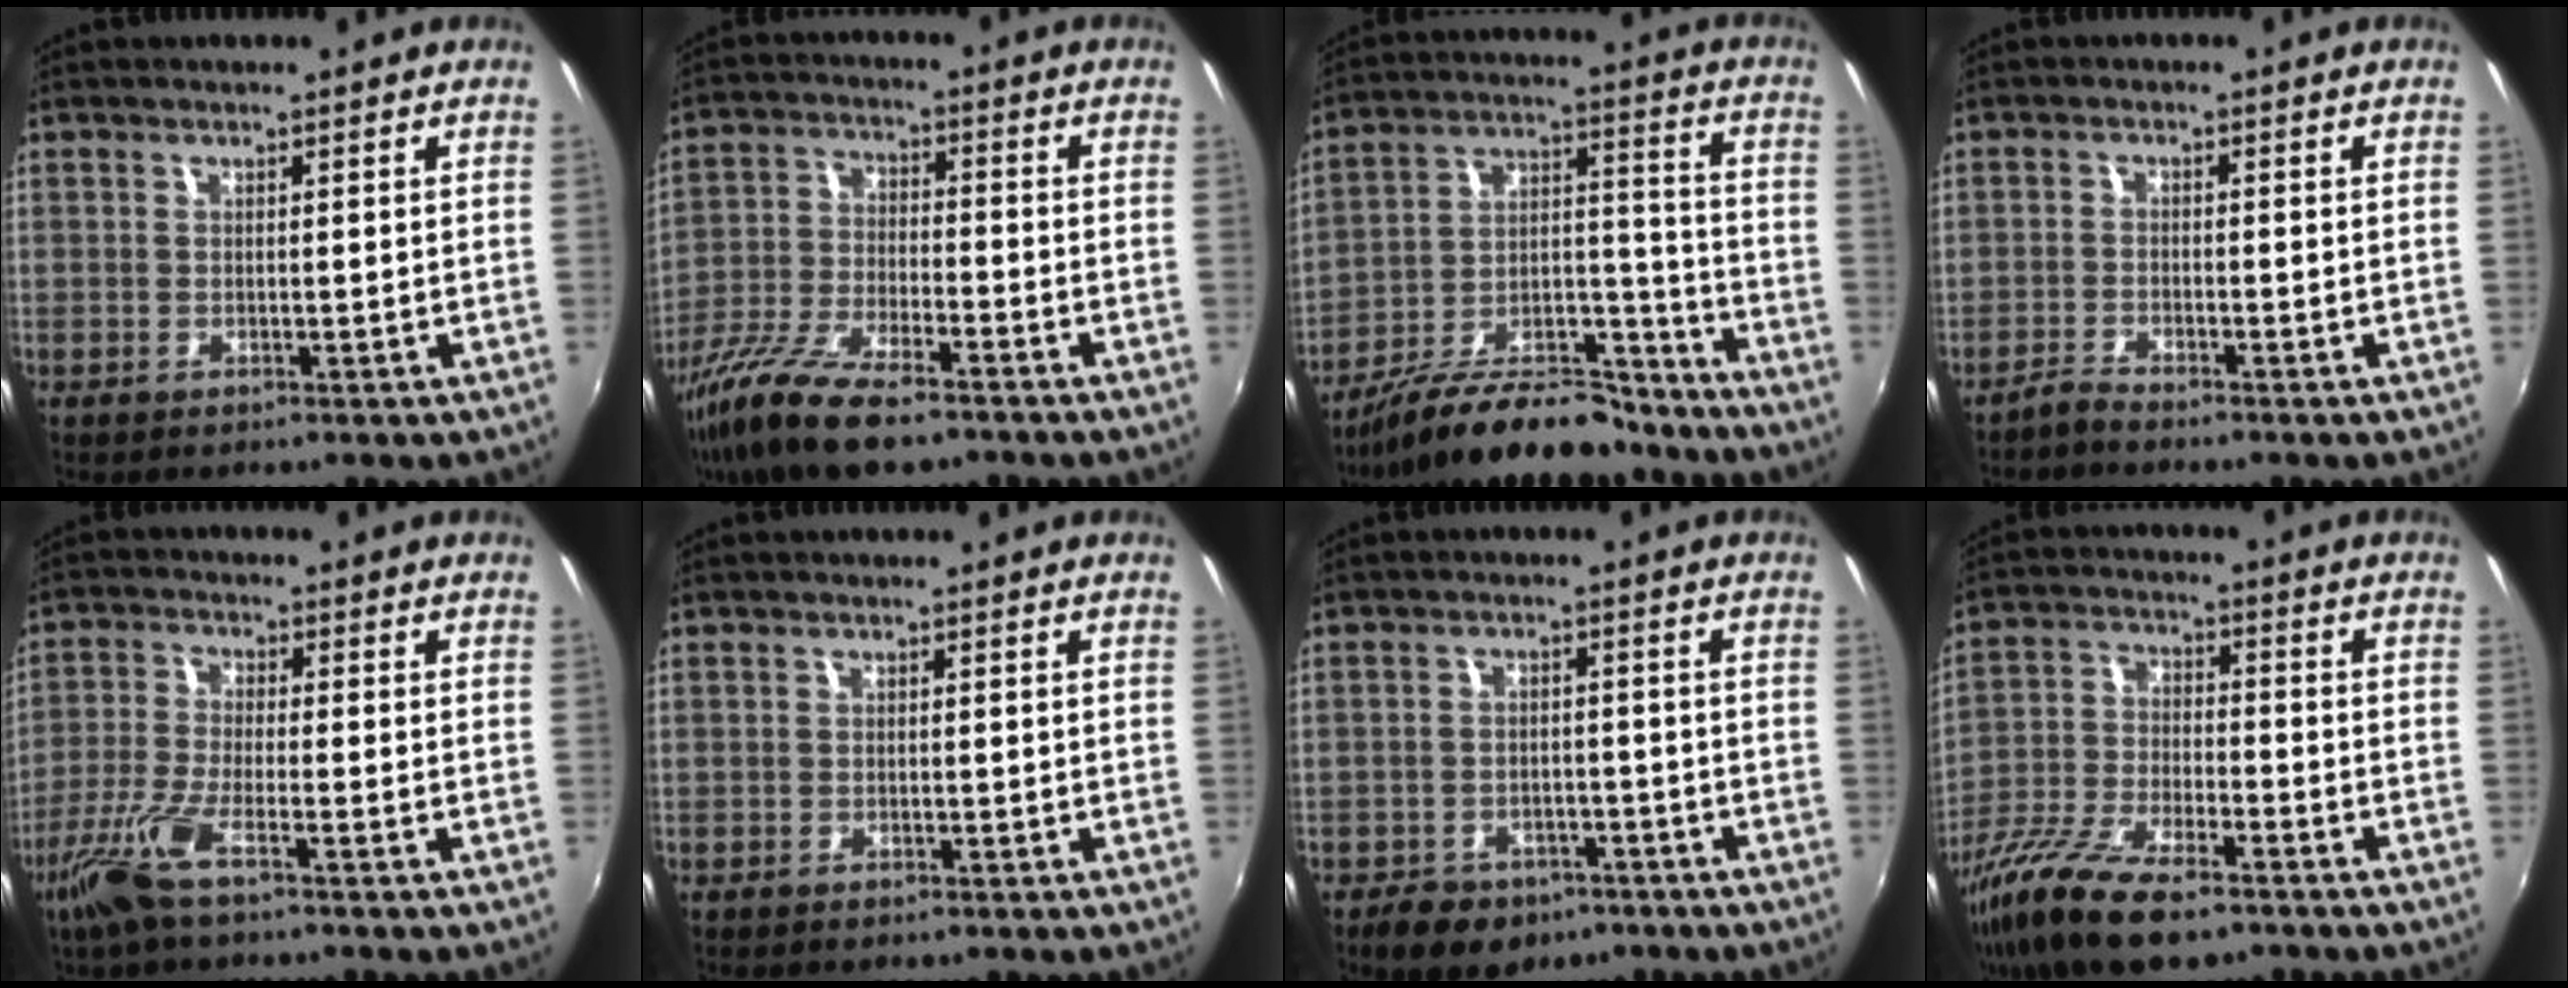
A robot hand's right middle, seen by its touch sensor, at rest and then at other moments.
{"total": 14.1, "force": [-10.2, 3.8, 9.0], "torque": [-0.194, -0.032, -0.196]}
{"total": 20.2, "force": [-16.3, 6.2, 10.1], "torque": [-0.176, 0.010, -0.252]}
{"total": 2.2, "force": [-2.1, -0.2, 0.4], "torque": [-0.020, -0.003, -0.044]}
{"total": 8.0, "force": [-5.0, 1.2, 6.1], "torque": [-0.142, -0.012, -0.102]}
{"total": 0.7, "force": [-0.6, 0.2, 0.2], "torque": [-0.008, 0.000, -0.009]}
{"total": 9.2, "force": [-6.2, 5.6, 3.7], "torque": [-0.092, 0.005, -0.081]}
{"total": 16.0, "force": [-11.2, 5.0, 10.2], "torque": [-0.218, -0.036, -0.211]}